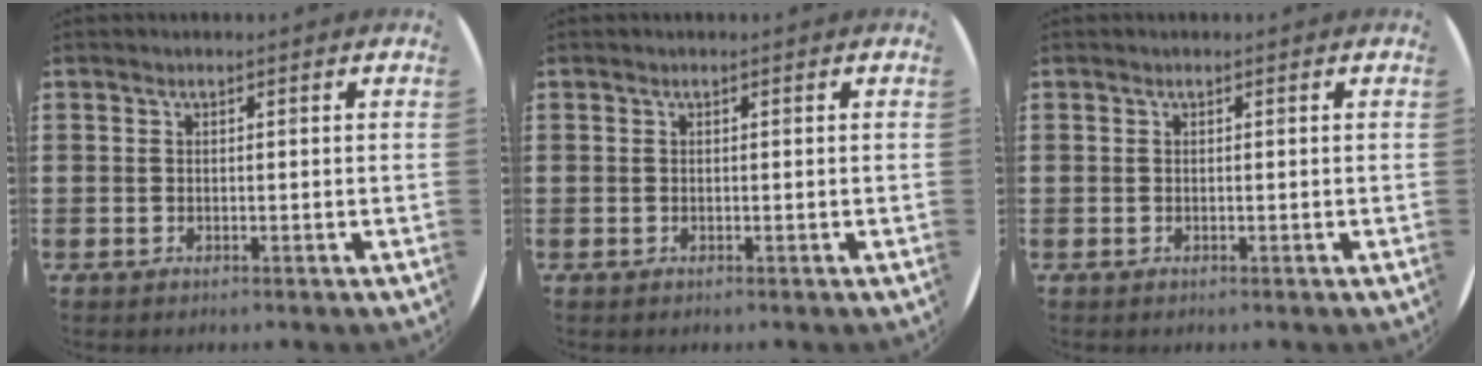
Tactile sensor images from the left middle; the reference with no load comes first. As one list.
[{"total": 0.0}, {"total": 0.0}]